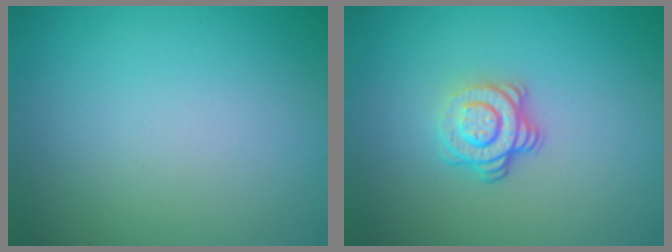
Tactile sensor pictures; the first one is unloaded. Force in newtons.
{"total": 3.7, "press": 2.6, "slide": 2.6}